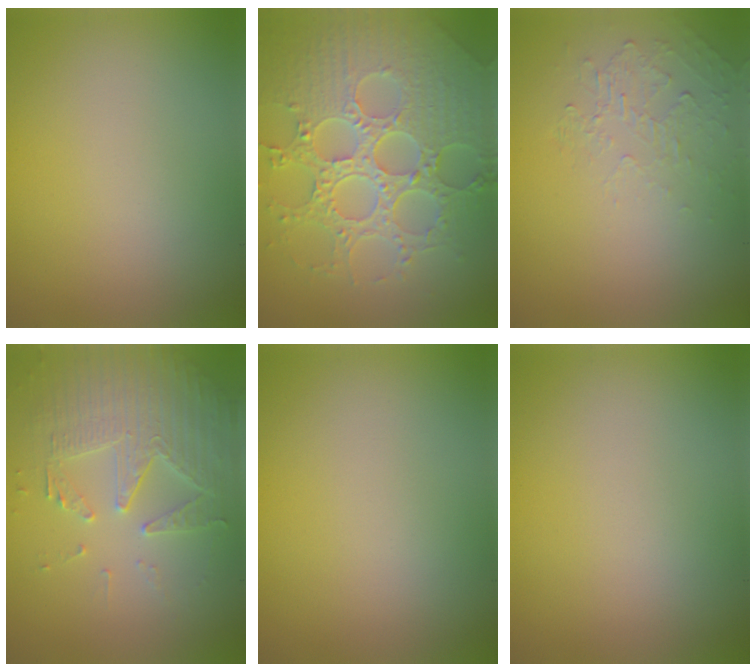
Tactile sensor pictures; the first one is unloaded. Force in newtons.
{"total": 8.1, "press": 6.0, "slide": 5.5}
{"total": 1.9, "press": 0.5, "slide": 1.9}
{"total": 4.1, "press": 3.9, "slide": 1.4}
{"total": 0.0}
{"total": 0.0}